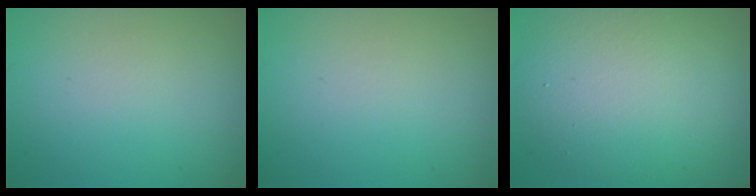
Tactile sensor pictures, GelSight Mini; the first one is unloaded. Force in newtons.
{"total": 0.0}
{"total": 10.5, "press": 10.5, "slide": 1.1}